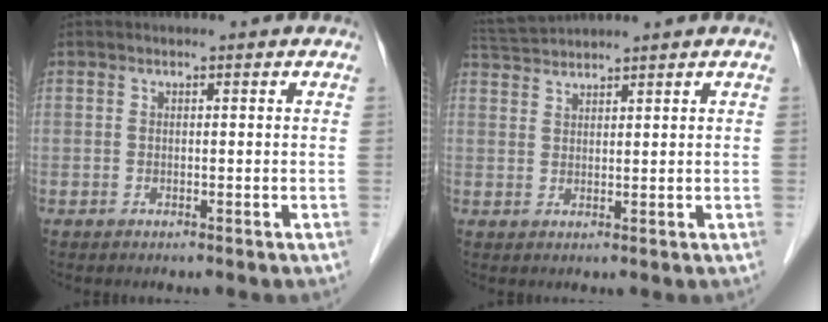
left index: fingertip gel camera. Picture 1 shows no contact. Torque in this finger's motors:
{"motor_torque": [-0.17, -0.12, 0.02, 0.00]}